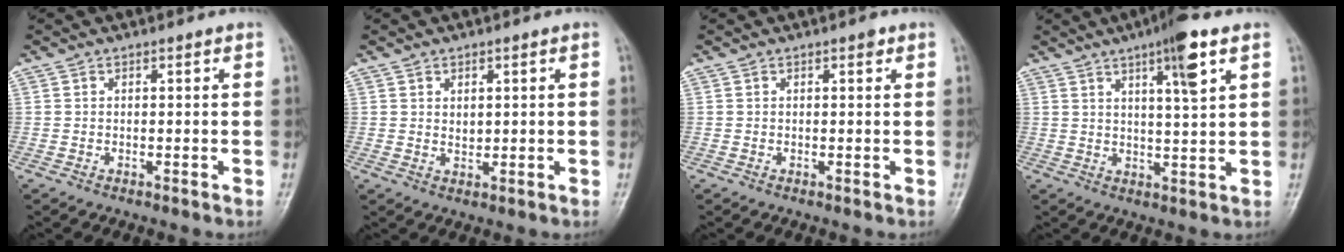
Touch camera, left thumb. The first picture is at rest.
{"total": 2.1, "force": [0.6, 1.4, 1.5], "torque": [-0.019, -0.006, 0.013]}
{"total": 0.9, "force": [0.5, 0.4, 0.7], "torque": [-0.006, 0.000, 0.004]}
{"total": 8.8, "force": [4.4, 1.1, 7.5], "torque": [-0.118, -0.017, 0.068]}